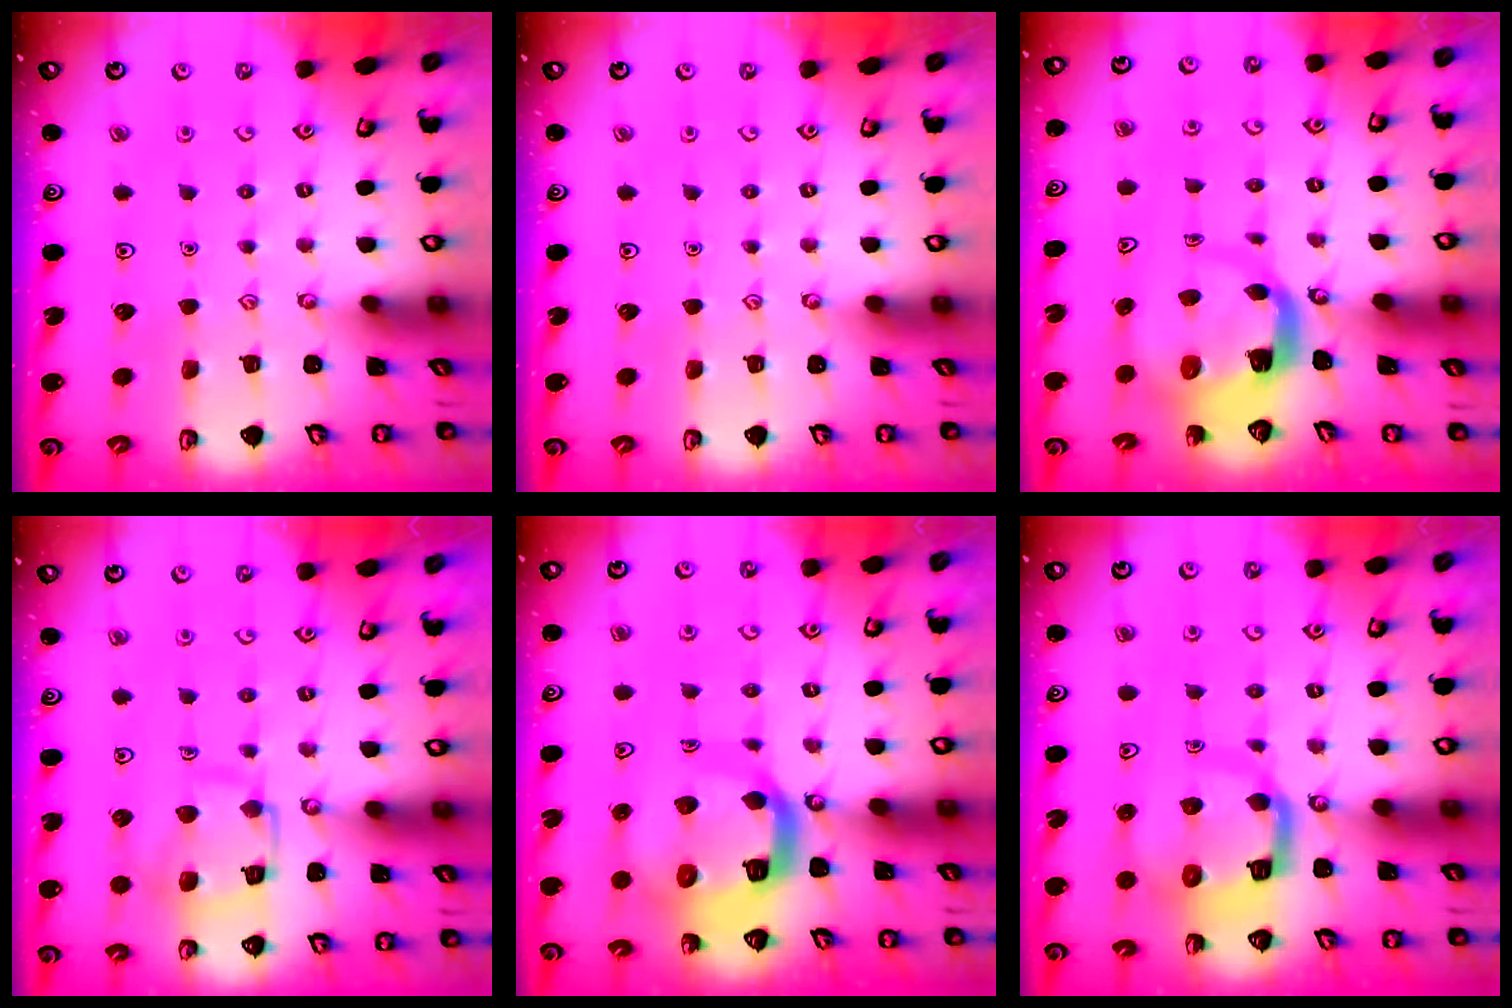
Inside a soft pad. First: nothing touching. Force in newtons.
{"total": 0.0}
{"total": 5.6, "press": 5.5, "slide": 0.9}
{"total": 12.8, "press": 12.7, "slide": 1.3}
{"total": 15.0, "press": 14.9, "slide": 1.7}
{"total": 10.5, "press": 10.4, "slide": 1.2}